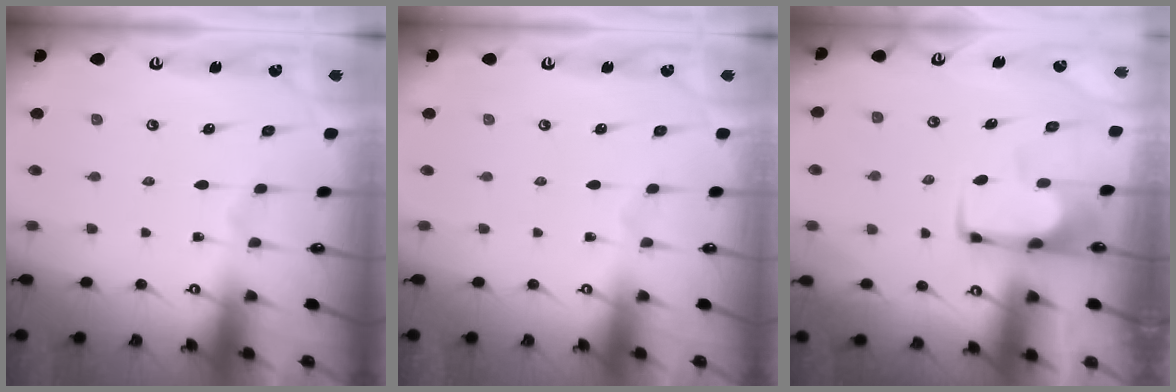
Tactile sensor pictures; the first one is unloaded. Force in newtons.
{"total": 0.0}
{"total": 1.8, "press": 1.7, "slide": 0.5}